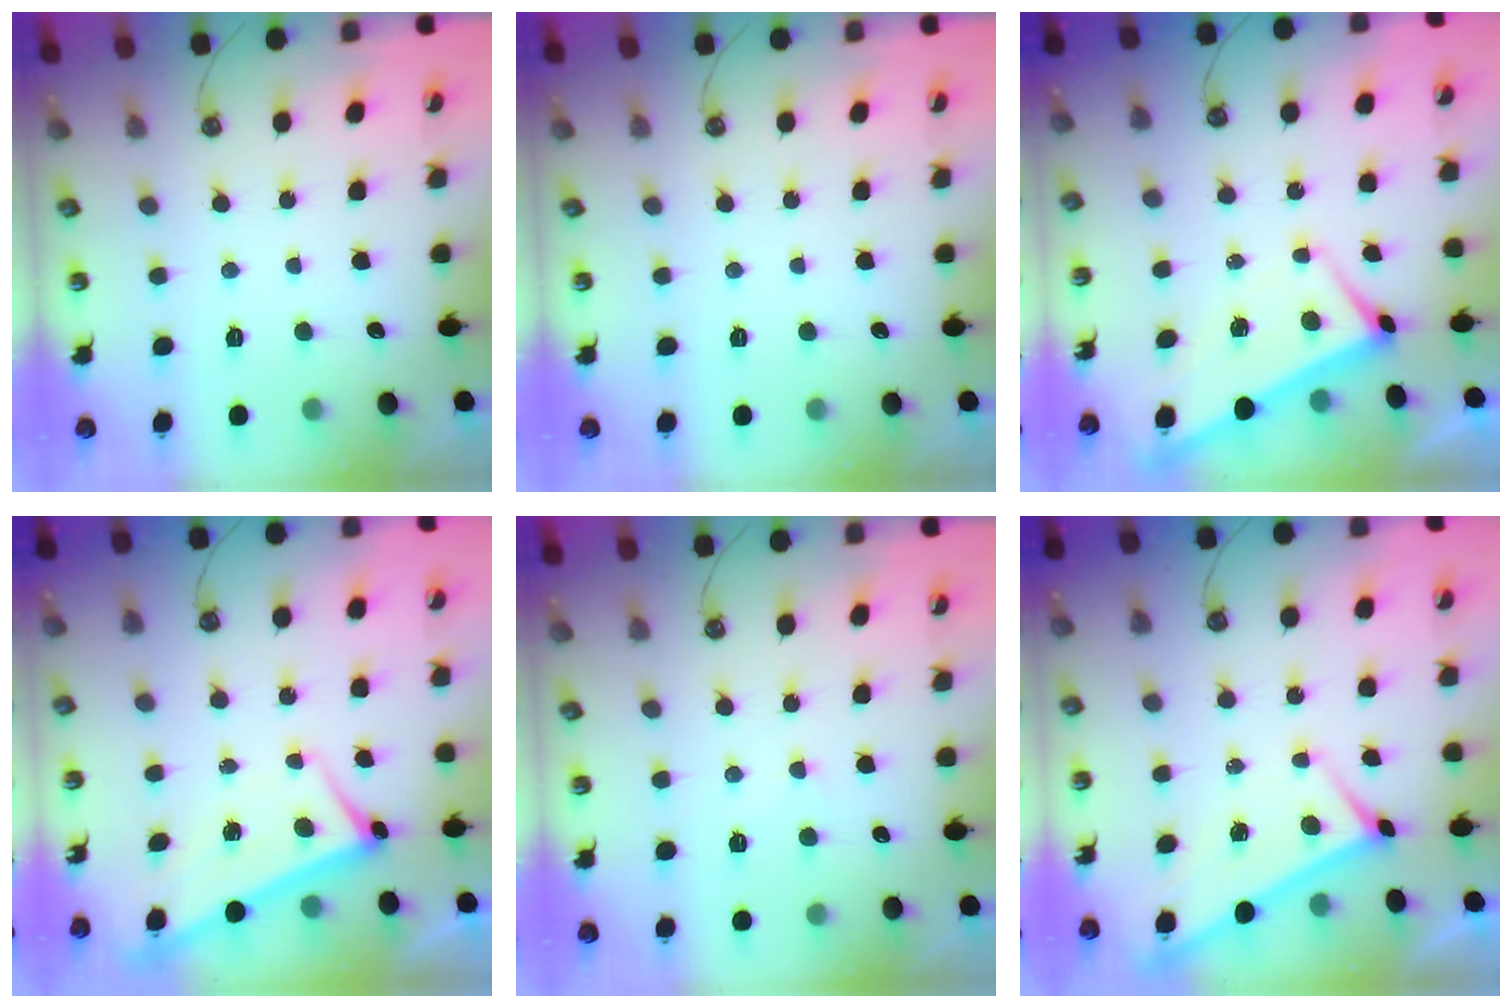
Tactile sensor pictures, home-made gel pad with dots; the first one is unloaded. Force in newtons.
{"total": 0.0}
{"total": 1.0, "press": 0.9, "slide": 0.4}
{"total": 2.8, "press": 2.8, "slide": 0.3}
{"total": 4.6, "press": 4.6, "slide": 0.4}
{"total": 2.9, "press": 2.9, "slide": 0.3}